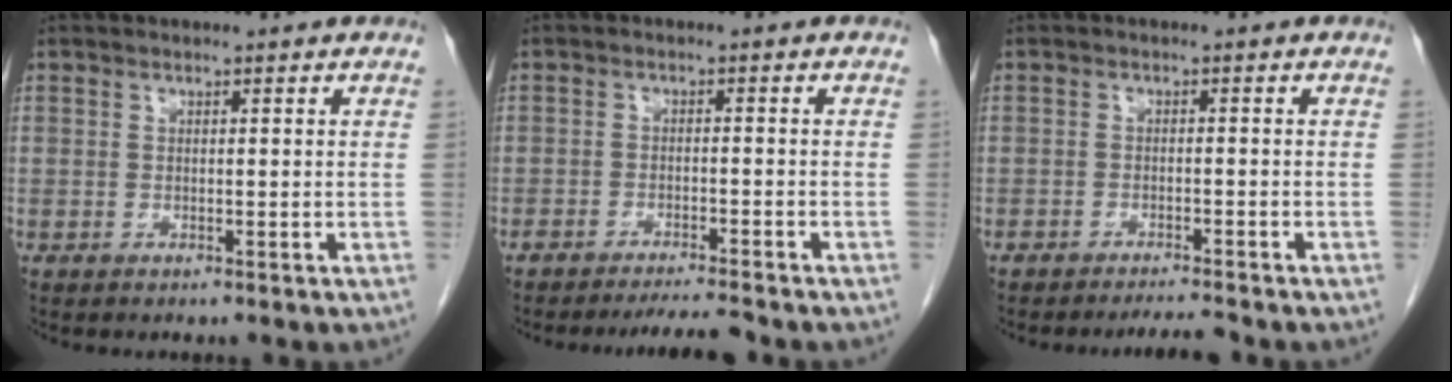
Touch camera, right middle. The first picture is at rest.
{"total": 4.6, "force": [-4.3, -0.2, 1.6], "torque": [-0.021, -0.012, -0.070]}
{"total": 2.7, "force": [-2.6, -0.3, 0.7], "torque": [-0.015, -0.011, -0.042]}